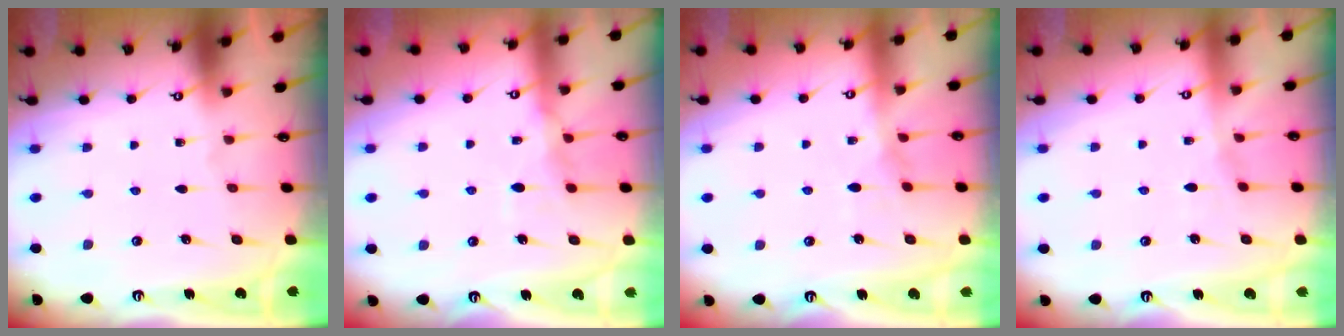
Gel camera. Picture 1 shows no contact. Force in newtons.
{"total": 8.6, "press": 8.6, "slide": 0.8}
{"total": 6.8, "press": 6.8, "slide": 0.8}
{"total": 5.4, "press": 5.4, "slide": 0.7}